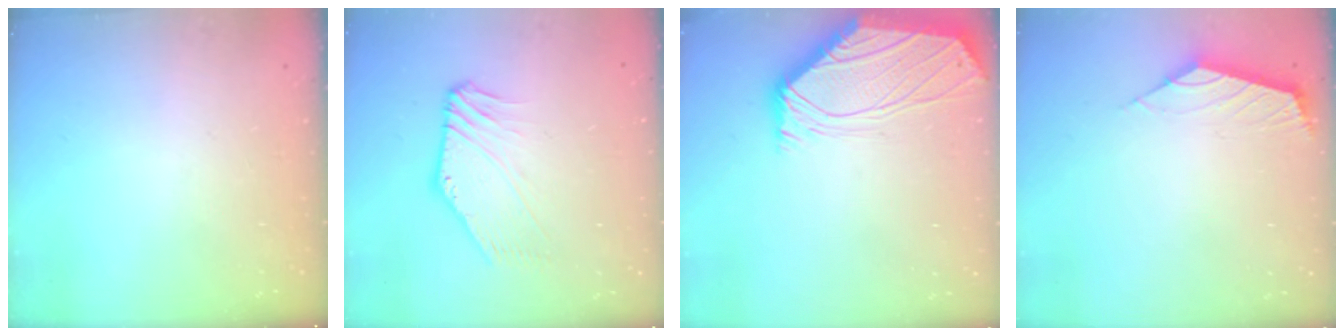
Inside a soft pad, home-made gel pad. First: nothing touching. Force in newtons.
{"total": 1.7, "press": 1.7, "slide": 0.5}
{"total": 1.0, "press": 0.9, "slide": 0.3}
{"total": 2.5, "press": 2.4, "slide": 0.7}